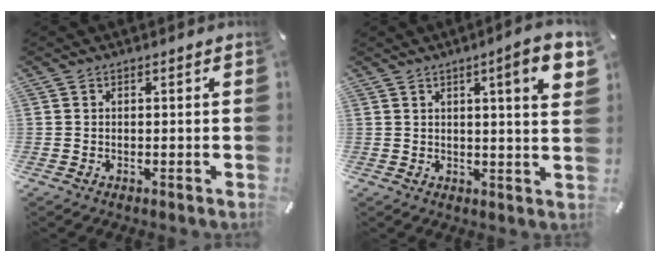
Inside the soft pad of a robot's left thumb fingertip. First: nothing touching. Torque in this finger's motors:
{"motor_torque": [0.14, 0.13, 0.11, -0.32, 0.13]}